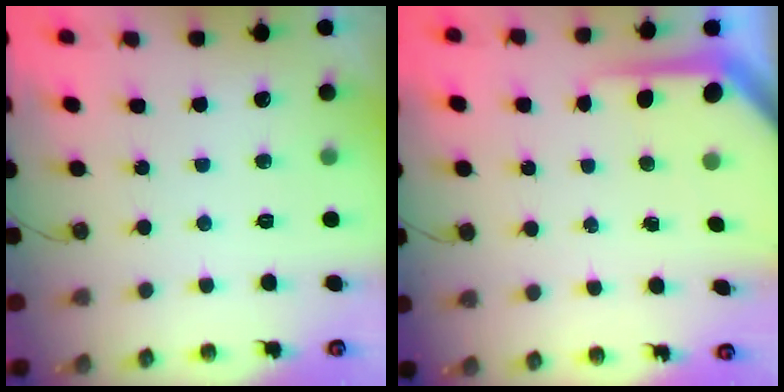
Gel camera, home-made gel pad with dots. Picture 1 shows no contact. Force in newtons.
{"total": 6.0, "press": 5.9, "slide": 0.4}